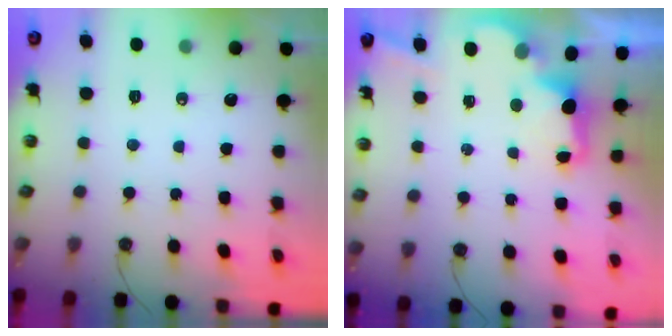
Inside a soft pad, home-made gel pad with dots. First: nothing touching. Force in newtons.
{"total": 2.7, "press": 2.6, "slide": 0.8}